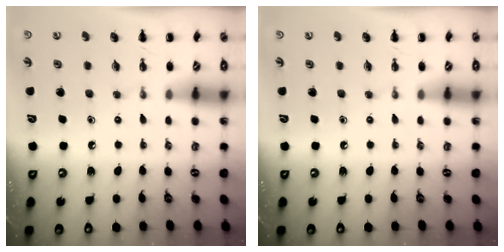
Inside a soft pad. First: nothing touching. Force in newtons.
{"total": 0.0}